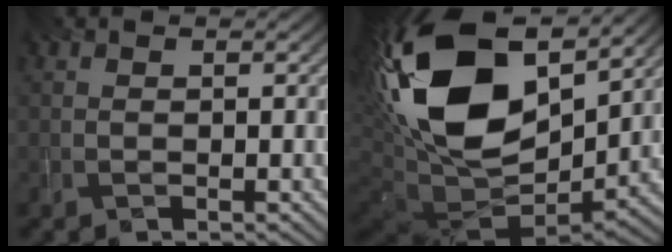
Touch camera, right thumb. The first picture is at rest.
{"total": 21.5, "force": [6.4, 12.6, 16.2], "torque": [-0.354, 0.017, 0.120]}